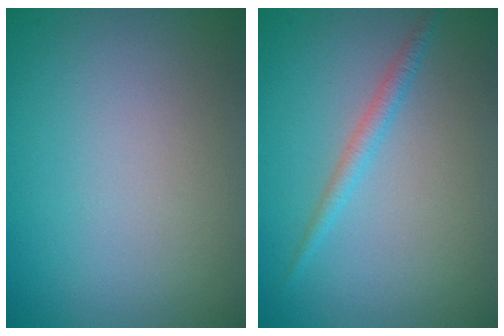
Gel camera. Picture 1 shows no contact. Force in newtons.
{"total": 1.5, "press": 1.5, "slide": 0.1}